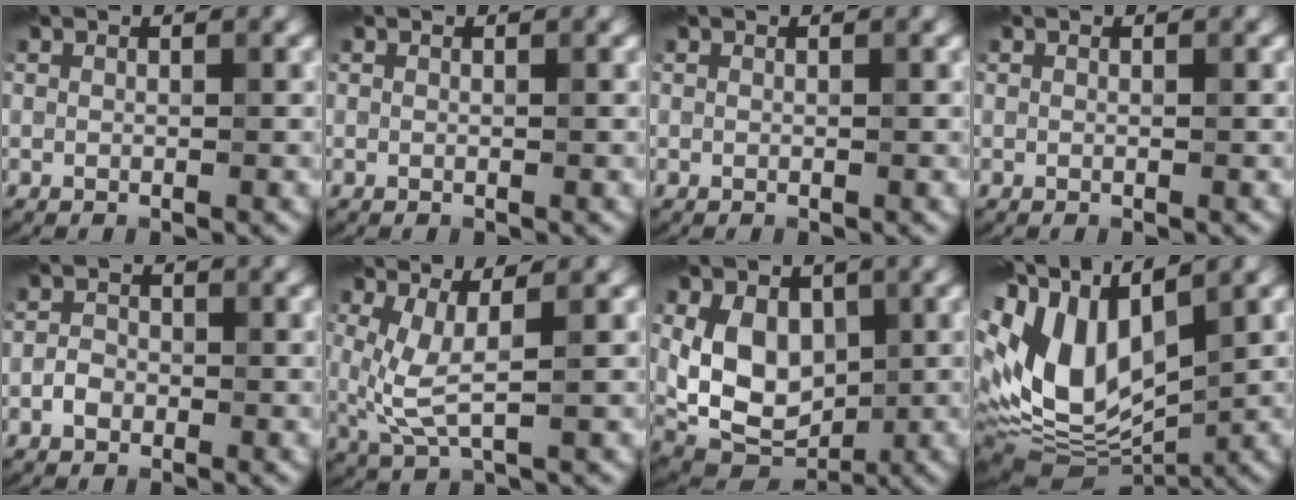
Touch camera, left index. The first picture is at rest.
{"total": 0.0}
{"total": 0.0}
{"total": 0.0}
{"total": 1.7, "force": [-0.7, 1.3, 0.8], "torque": [-0.012, 0.003, -0.018]}
{"total": 3.8, "force": [0.6, 1.0, 3.6], "torque": [-0.087, -0.010, 0.018]}
{"total": 7.5, "force": [0.8, 5.4, 5.1], "torque": [-0.098, -0.015, 0.016]}
{"total": 12.5, "force": [1.9, 7.1, 10.1], "torque": [-0.223, 0.002, 0.032]}